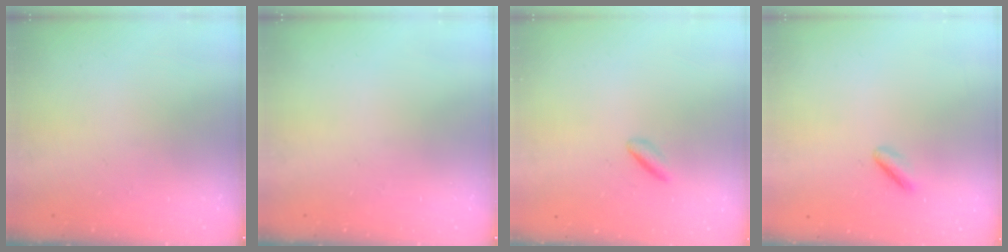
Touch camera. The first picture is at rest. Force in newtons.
{"total": 0.0}
{"total": 1.0, "press": 0.7, "slide": 0.7}
{"total": 1.5, "press": 1.2, "slide": 0.8}